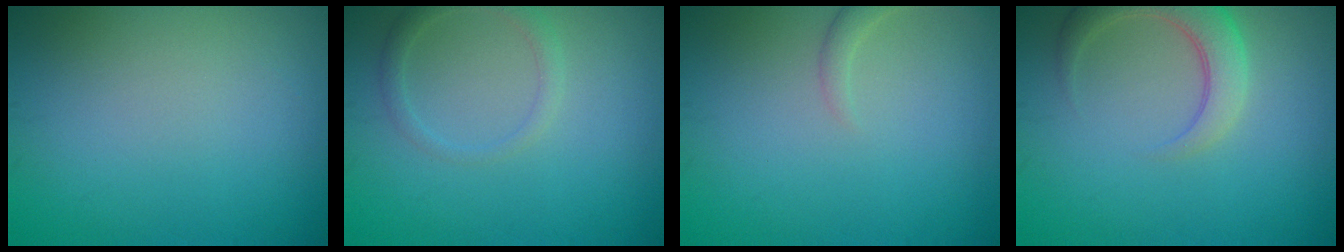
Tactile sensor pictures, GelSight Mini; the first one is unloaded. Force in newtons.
{"total": 1.7, "press": 1.7, "slide": 0.1}
{"total": 1.5, "press": 1.5, "slide": 0.2}
{"total": 4.1, "press": 4.1, "slide": 0.5}